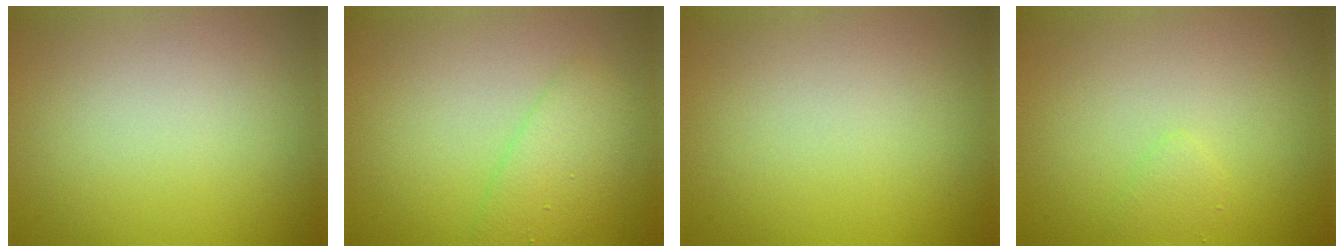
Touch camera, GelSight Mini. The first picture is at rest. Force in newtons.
{"total": 2.7, "press": 2.7, "slide": 0.1}
{"total": 0.0}
{"total": 0.9, "press": 0.9, "slide": 0.0}